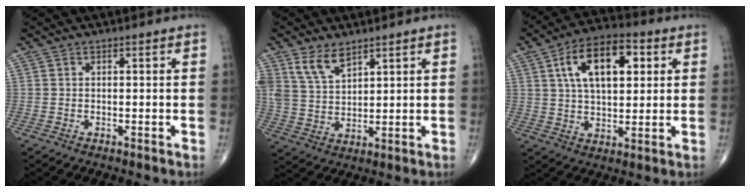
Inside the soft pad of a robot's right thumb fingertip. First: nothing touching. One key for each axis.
{"total": 6.7, "fx": 4.6, "fy": 3.3, "fz": 3.6, "tx": -0.060, "ty": -0.023, "tz": 0.097}
{"total": 15.0, "fx": 4.7, "fy": 7.8, "fz": 11.9, "tx": -0.181, "ty": 0.004, "tz": 0.075}